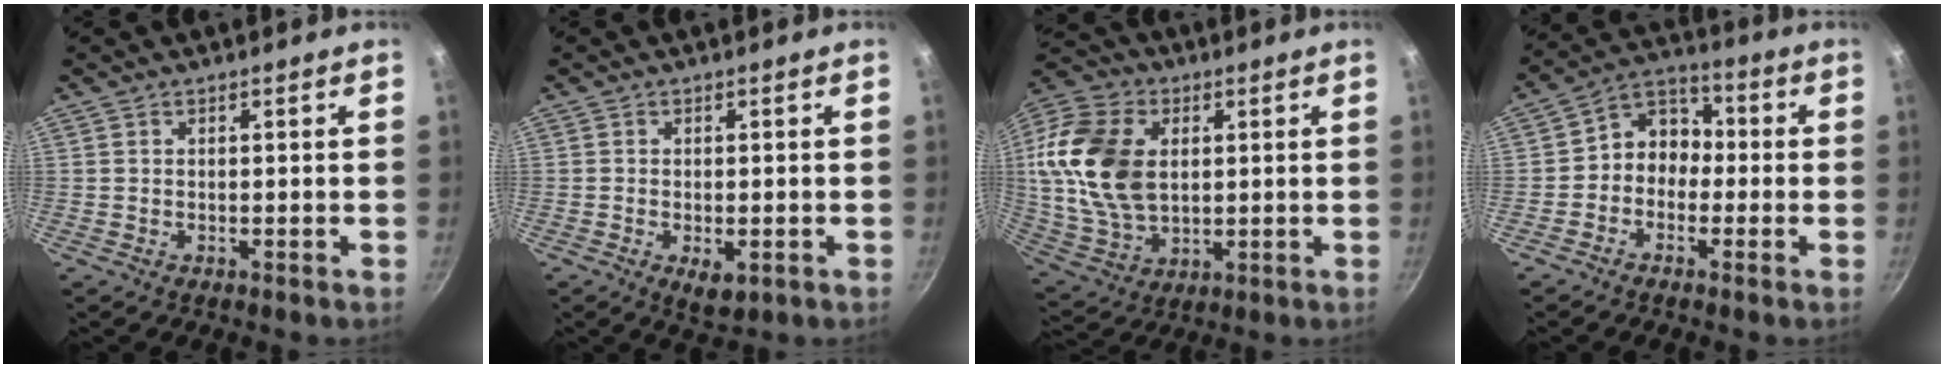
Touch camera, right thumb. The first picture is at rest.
{"total": 4.0, "force": [-1.2, 2.0, 3.2], "torque": [-0.042, -0.008, -0.012]}
{"total": 20.6, "force": [2.9, 14.1, 14.7], "torque": [-0.274, 0.004, 0.058]}
{"total": 7.8, "force": [-1.3, 6.5, 4.0], "torque": [-0.024, 0.039, -0.044]}